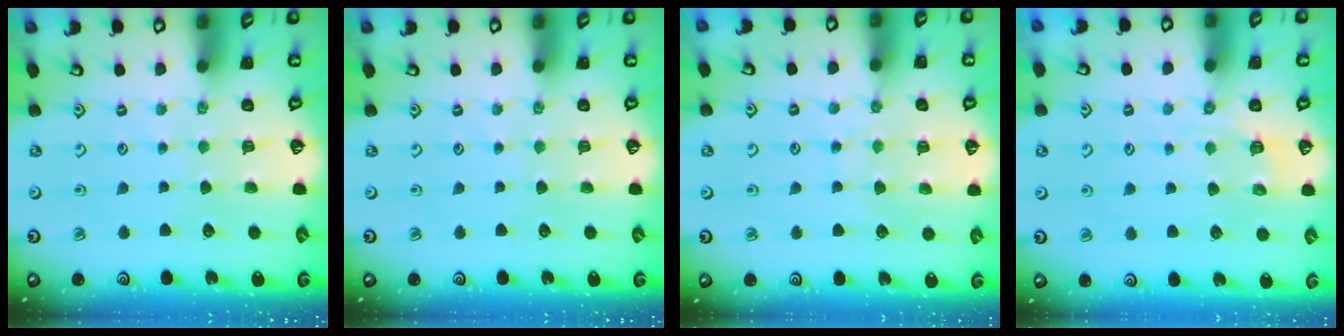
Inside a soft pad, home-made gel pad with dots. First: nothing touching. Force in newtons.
{"total": 0.0}
{"total": 6.9, "press": 6.9, "slide": 0.8}
{"total": 3.1, "press": 2.4, "slide": 2.0}